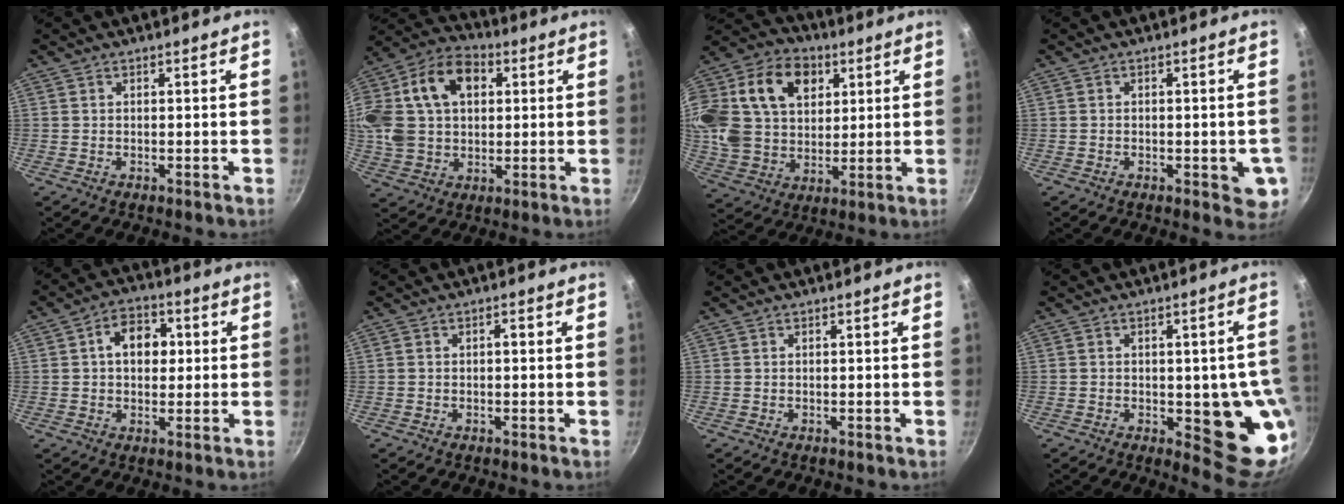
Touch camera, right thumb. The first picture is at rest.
{"total": 24.9, "force": [6.2, 17.7, 16.4], "torque": [-0.351, 0.037, 0.102]}
{"total": 29.4, "force": [9.7, 21.1, 18.1], "torque": [-0.385, 0.029, 0.171]}
{"total": 5.8, "force": [-1.5, 2.5, 5.0], "torque": [-0.041, -0.001, -0.018]}
{"total": 8.4, "force": [1.3, 6.1, 5.7], "torque": [-0.053, 0.012, 0.009]}
{"total": 1.1, "force": [-0.2, 0.5, 0.9], "torque": [-0.018, 0.009, -0.003]}
{"total": 0.0}
{"total": 15.2, "force": [-2.4, 6.2, 13.6], "torque": [-0.103, -0.007, -0.025]}